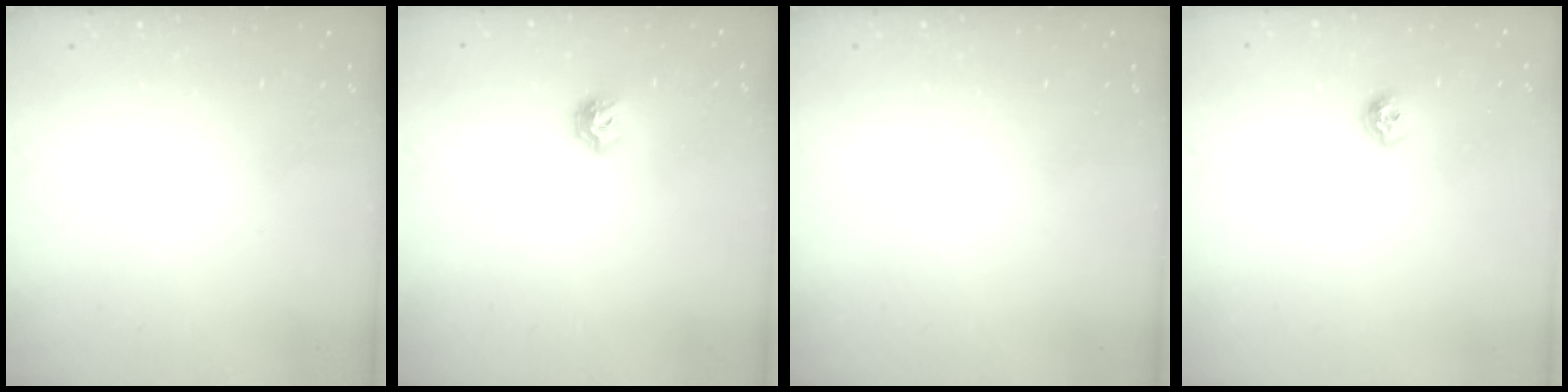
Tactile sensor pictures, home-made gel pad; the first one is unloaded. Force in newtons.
{"total": 6.5, "press": 6.5, "slide": 0.9}
{"total": 0.0}
{"total": 7.2, "press": 7.1, "slide": 1.0}